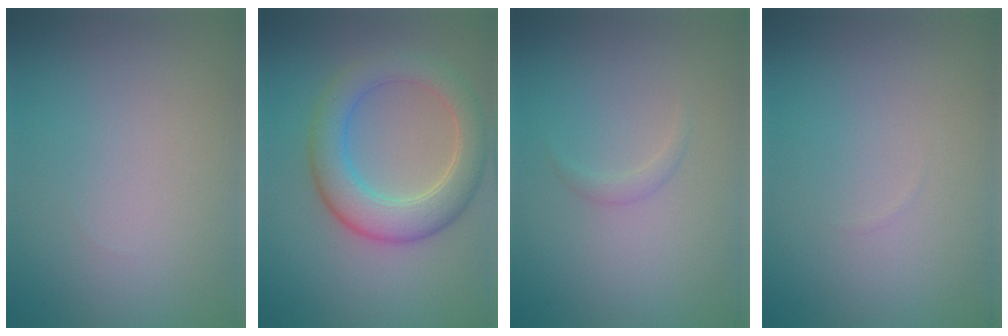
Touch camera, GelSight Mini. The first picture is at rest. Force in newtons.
{"total": 5.5, "press": 5.4, "slide": 0.3}
{"total": 0.7, "press": 0.7, "slide": 0.0}
{"total": 0.0}